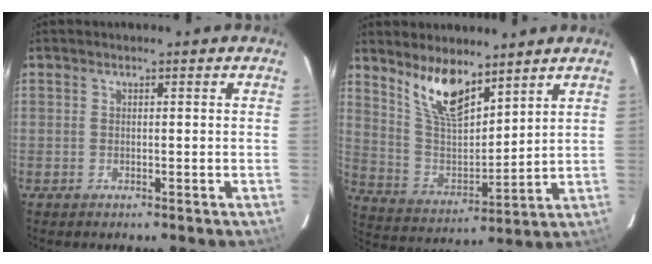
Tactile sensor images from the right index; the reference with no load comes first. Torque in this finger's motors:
{"motor_torque": [0.34, 0.35, 0.41, 0.11]}